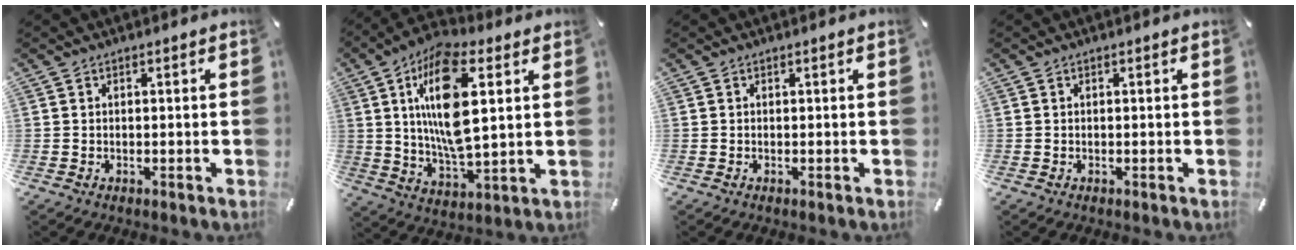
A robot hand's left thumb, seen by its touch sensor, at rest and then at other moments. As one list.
[{"total": 17.5, "force": [5.4, 7.5, 14.9], "torque": [-0.301, -0.007, 0.085]}, {"total": 0.0}, {"total": 0.0}]